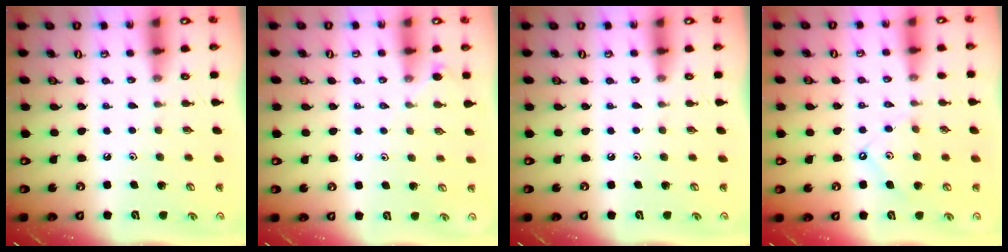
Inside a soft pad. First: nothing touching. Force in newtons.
{"total": 3.4, "press": 3.3, "slide": 0.5}
{"total": 0.0}
{"total": 7.2, "press": 7.2, "slide": 0.9}